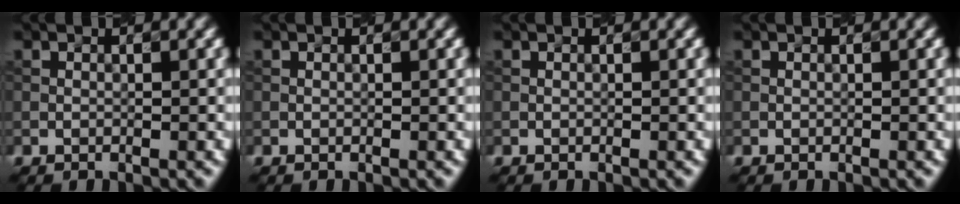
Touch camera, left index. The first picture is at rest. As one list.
[{"total": 0.0}, {"total": 0.0}, {"total": 0.0}]